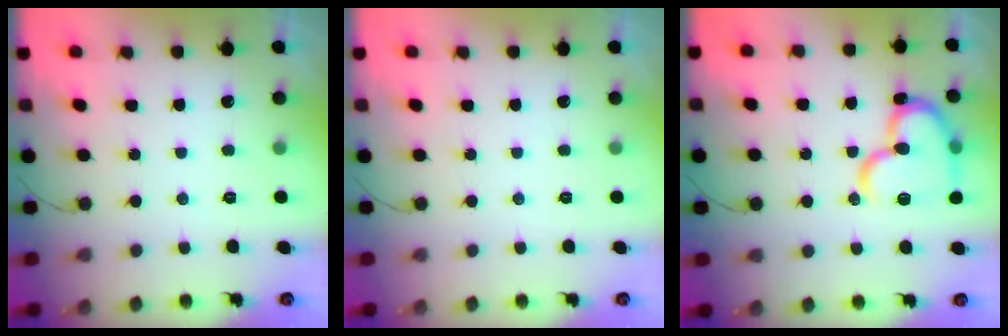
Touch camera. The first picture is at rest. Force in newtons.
{"total": 0.0}
{"total": 18.4, "press": 18.2, "slide": 2.4}